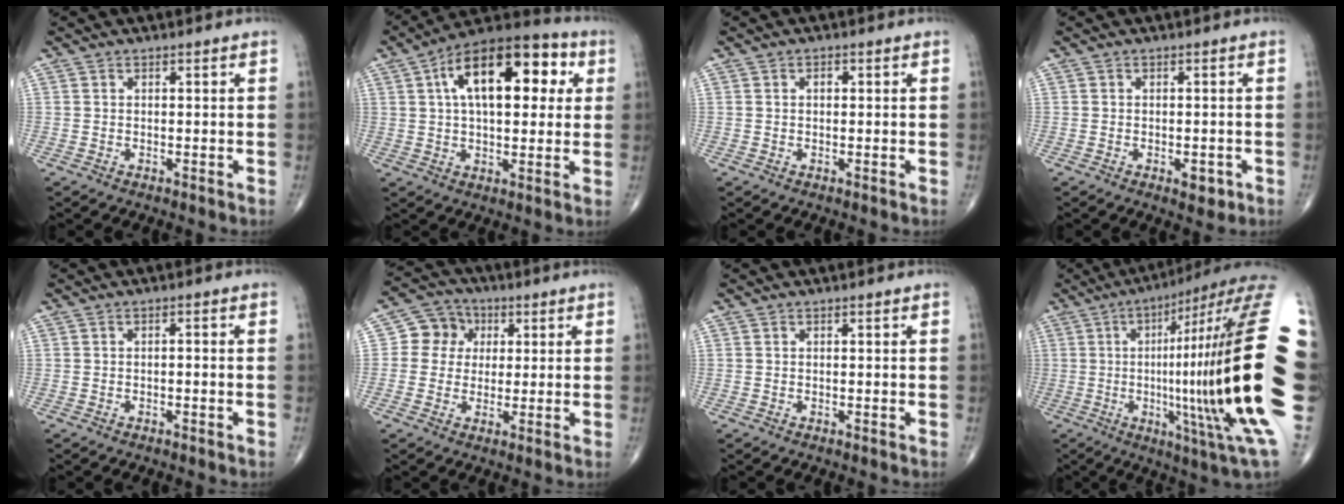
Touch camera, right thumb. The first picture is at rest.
{"total": 19.9, "force": [5.4, 9.9, 16.4], "torque": [-0.226, 0.025, 0.073]}
{"total": 1.1, "force": [0.2, 0.7, 0.8], "torque": [-0.012, 0.005, 0.002]}
{"total": 2.7, "force": [-1.1, 1.4, 2.0], "torque": [-0.014, 0.002, -0.010]}
{"total": 0.8, "force": [-0.4, -0.1, 0.7], "torque": [-0.018, 0.013, -0.004]}
{"total": 7.1, "force": [1.3, 6.5, 2.6], "torque": [-0.011, 0.007, 0.011]}
{"total": 0.0}
{"total": 36.5, "force": [1.0, 6.2, 35.9], "torque": [-0.442, 0.003, 0.011]}